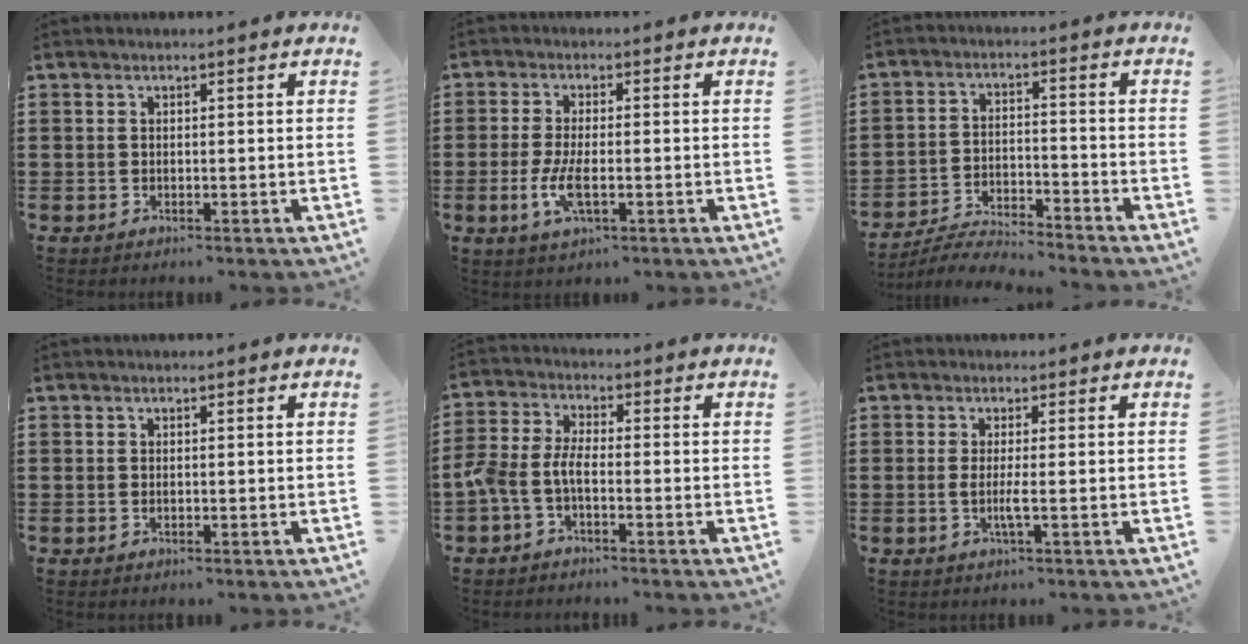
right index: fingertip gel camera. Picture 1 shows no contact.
{"total": 5.2, "force": [-1.4, 1.7, 4.7], "torque": [-0.106, -0.008, -0.031]}
{"total": 4.9, "force": [-4.8, 0.2, 0.8], "torque": [-0.017, 0.003, -0.098]}
{"total": 0.0}
{"total": 4.3, "force": [-1.9, 1.7, 3.4], "torque": [-0.098, -0.005, -0.046]}
{"total": 2.4, "force": [-0.5, -0.2, 2.4], "torque": [-0.050, -0.009, -0.013]}